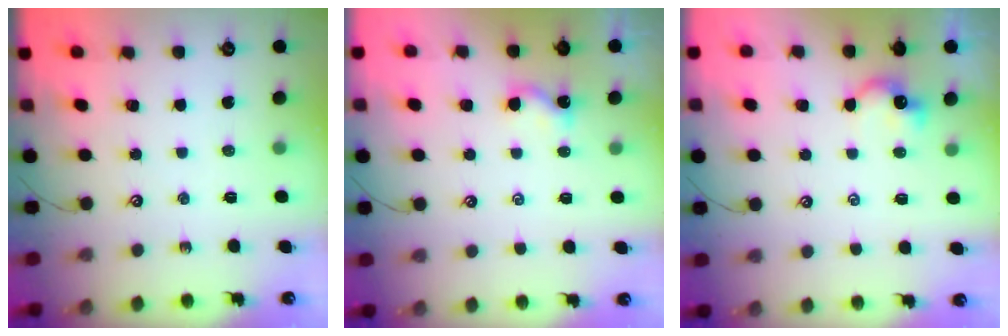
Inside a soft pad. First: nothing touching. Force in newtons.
{"total": 2.1, "press": 2.1, "slide": 0.2}
{"total": 1.9, "press": 1.9, "slide": 0.4}